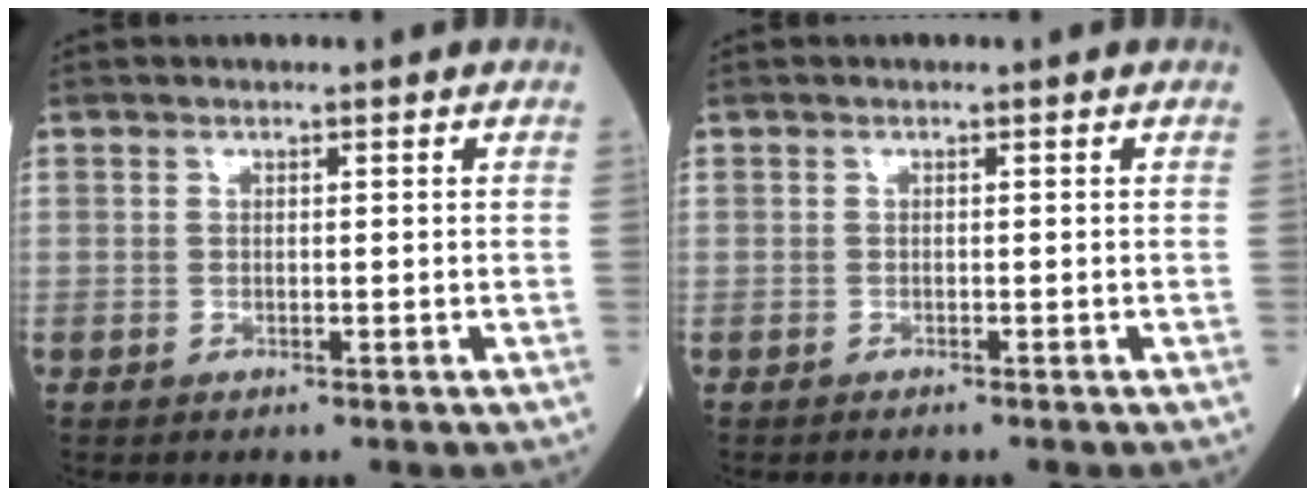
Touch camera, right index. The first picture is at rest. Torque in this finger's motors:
{"motor_torque": [-1.37, 0.61, -0.79, -0.21]}